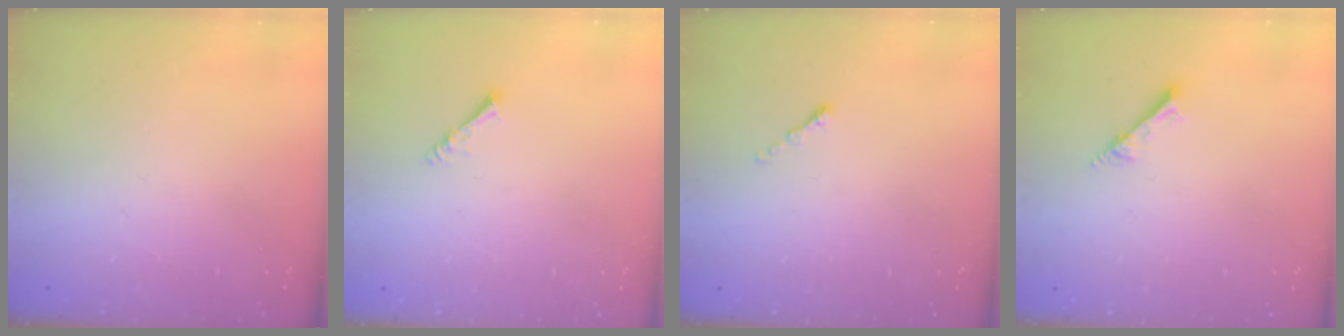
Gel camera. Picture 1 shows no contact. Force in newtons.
{"total": 1.6, "press": 1.5, "slide": 0.3}
{"total": 0.0}
{"total": 1.7, "press": 1.6, "slide": 0.1}